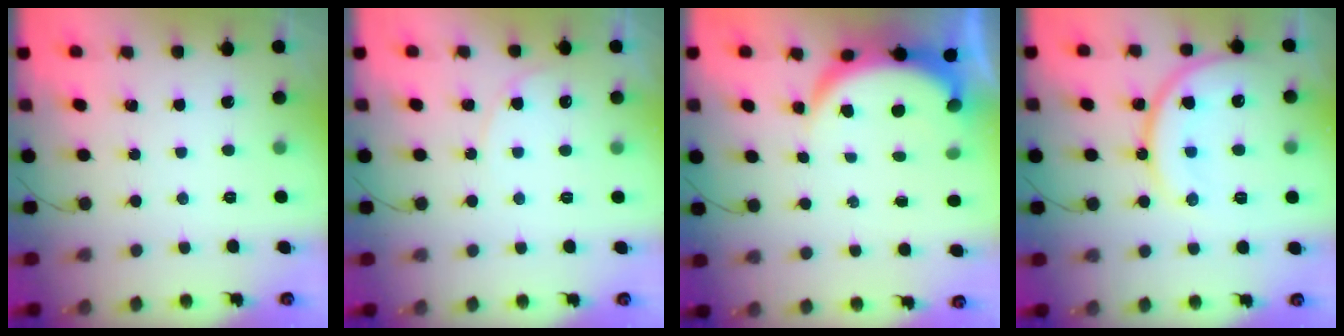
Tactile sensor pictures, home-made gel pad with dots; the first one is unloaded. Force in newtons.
{"total": 5.6, "press": 5.6, "slide": 0.2}
{"total": 6.2, "press": 6.2, "slide": 0.6}
{"total": 16.2, "press": 16.2, "slide": 1.1}